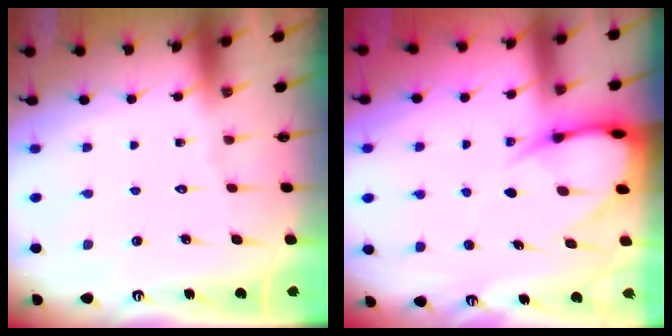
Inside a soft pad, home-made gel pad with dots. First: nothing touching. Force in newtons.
{"total": 9.1, "press": 9.1, "slide": 1.0}